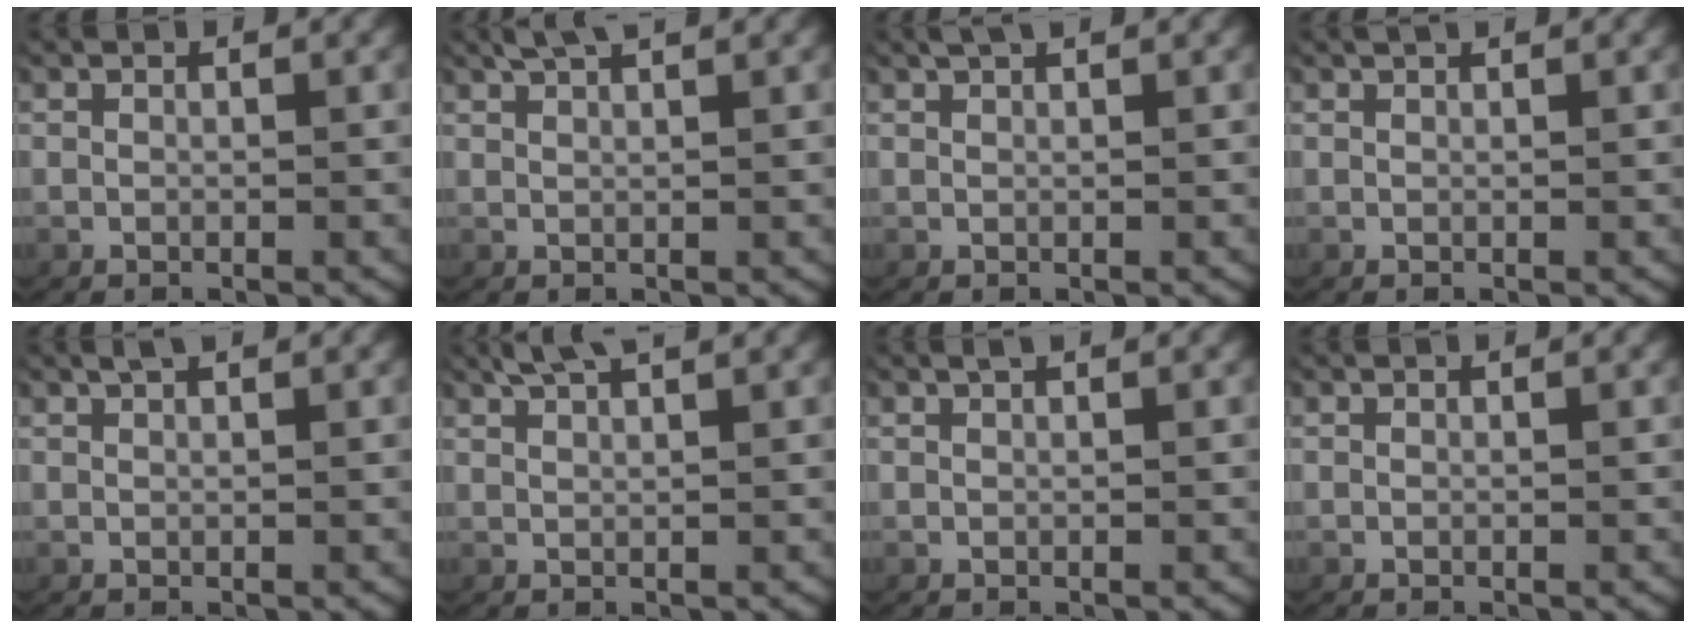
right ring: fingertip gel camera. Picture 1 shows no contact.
{"total": 2.7, "force": [2.3, 0.3, 1.3], "torque": [-0.026, 0.007, 0.039]}
{"total": 1.5, "force": [1.3, 0.1, 0.8], "torque": [-0.012, 0.005, 0.020]}
{"total": 0.8, "force": [0.7, -0.1, 0.3], "torque": [-0.004, 0.000, 0.012]}
{"total": 1.2, "force": [1.0, 0.1, 0.6], "torque": [-0.013, 0.004, 0.017]}
{"total": 3.2, "force": [2.8, 0.3, 1.5], "torque": [-0.030, 0.008, 0.048]}
{"total": 0.8, "force": [0.6, 0.1, 0.5], "torque": [-0.008, 0.003, 0.010]}
{"total": 0.0}